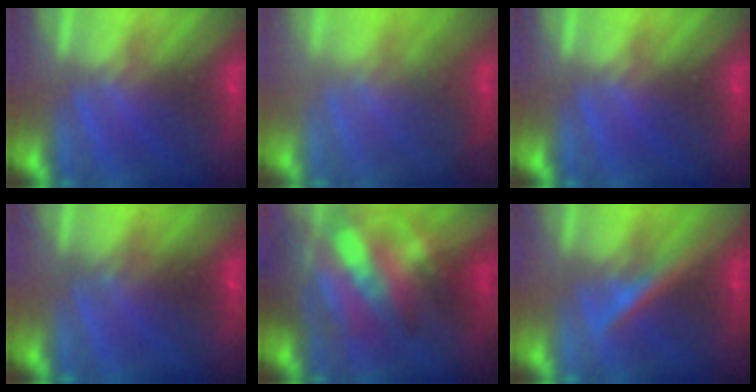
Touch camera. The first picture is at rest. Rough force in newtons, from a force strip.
{"total": 2.2}
{"total": 0.0}
{"total": 2.3}
{"total": 8.7}
{"total": 3.7}